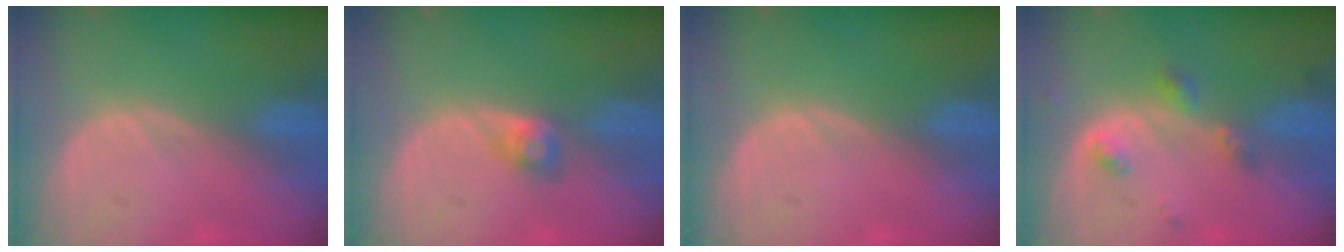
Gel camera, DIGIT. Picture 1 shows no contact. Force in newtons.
{"total": 2.4, "press": 2.4, "slide": 0.4}
{"total": 0.0}
{"total": 3.8, "press": 3.7, "slide": 1.1}